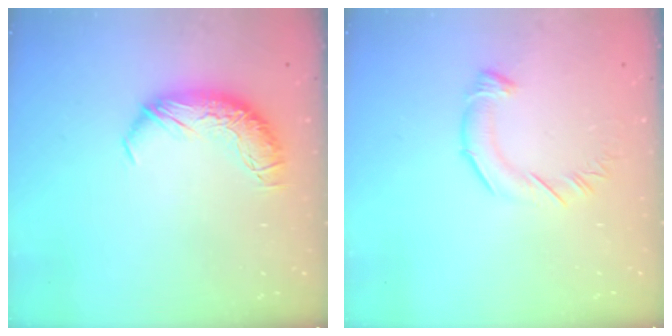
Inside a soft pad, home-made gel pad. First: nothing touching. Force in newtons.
{"total": 3.0, "press": 3.0, "slide": 0.2}